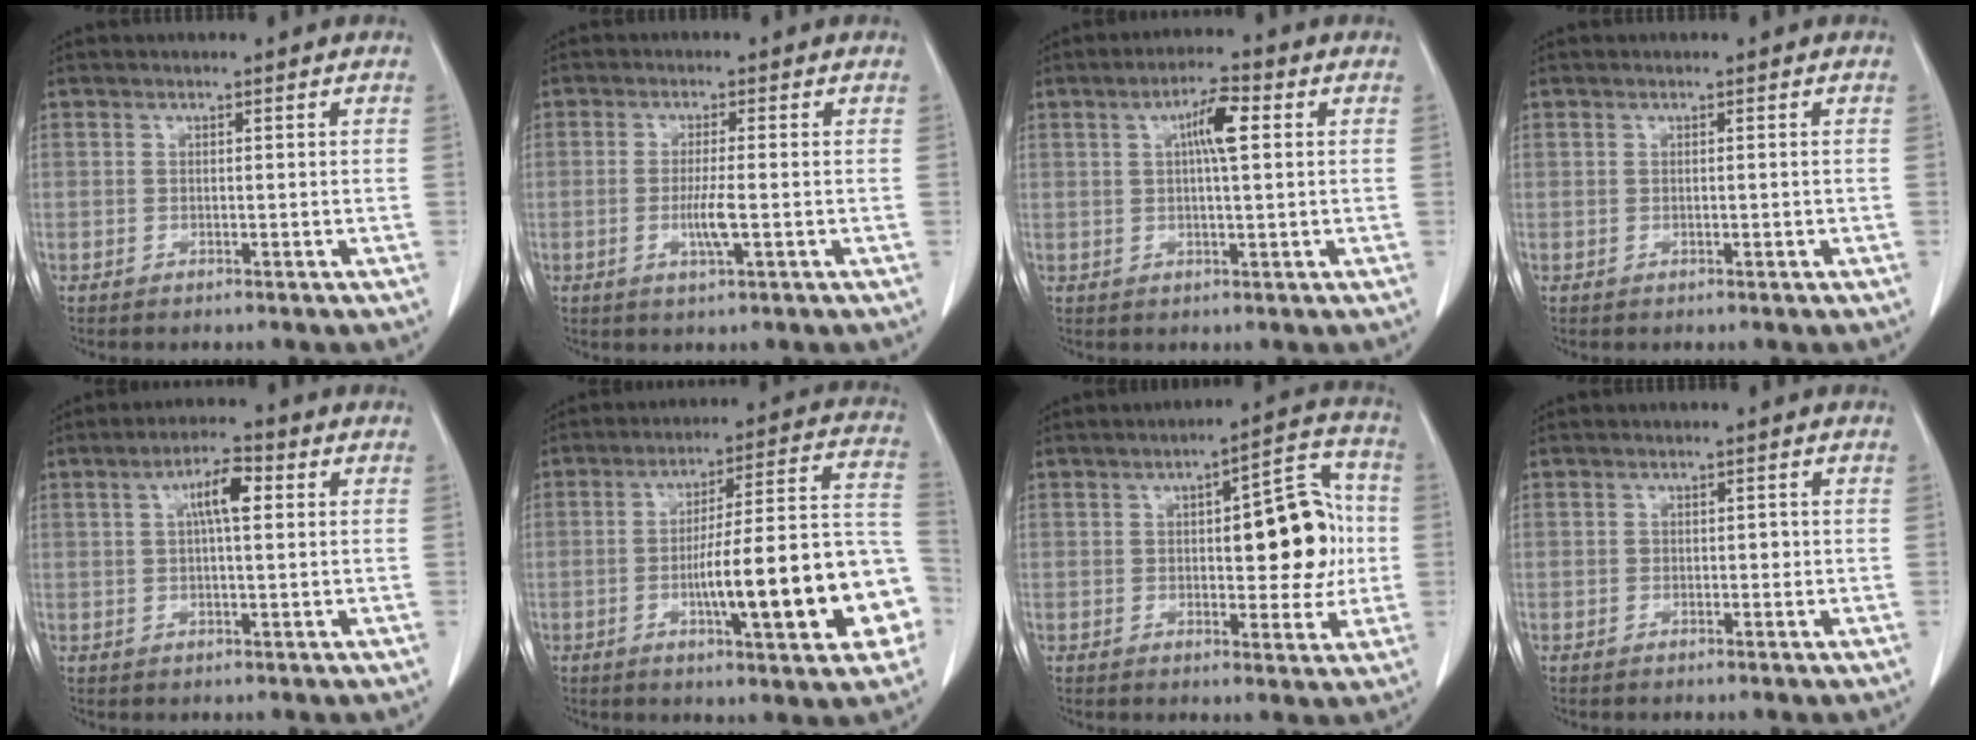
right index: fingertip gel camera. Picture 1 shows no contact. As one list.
[{"total": 3.9, "force": [-0.9, 0.1, 3.8], "torque": [-0.073, -0.007, -0.018]}, {"total": 5.6, "force": [1.5, 0.9, 5.3], "torque": [-0.091, 0.010, 0.024]}, {"total": 0.0}, {"total": 5.6, "force": [1.5, 1.3, 5.2], "torque": [-0.092, 0.014, 0.024]}, {"total": 19.2, "force": [-5.3, 3.1, 18.2], "torque": [-0.199, 0.034, -0.066]}, {"total": 12.2, "force": [0.8, 4.4, 11.4], "torque": [-0.136, 0.032, 0.015]}, {"total": 1.1, "force": [-0.1, 0.9, 0.7], "torque": [-0.008, 0.006, -0.001]}]